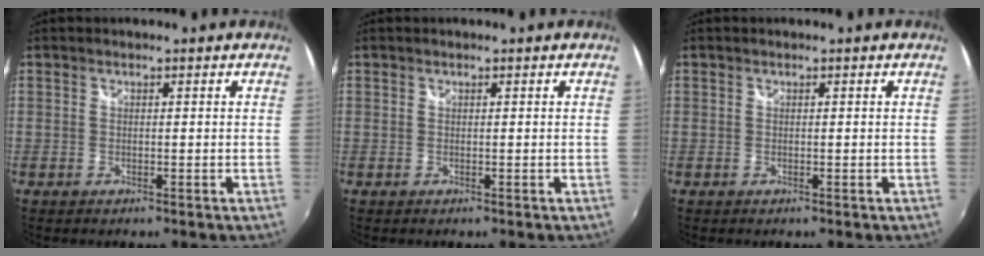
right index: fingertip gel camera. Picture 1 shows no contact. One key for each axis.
{"total": 0.0}
{"total": 0.0}